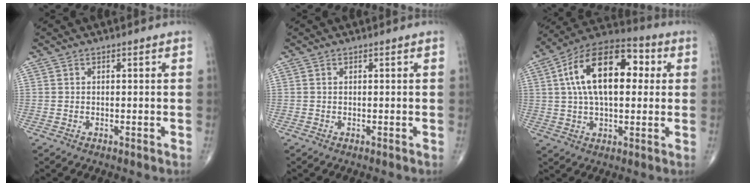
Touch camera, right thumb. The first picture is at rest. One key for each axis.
{"total": 0.0}
{"total": 19.1, "fx": 3.7, "fy": 10.2, "fz": 15.7, "tx": -0.249, "ty": 0.028, "tz": 0.052}